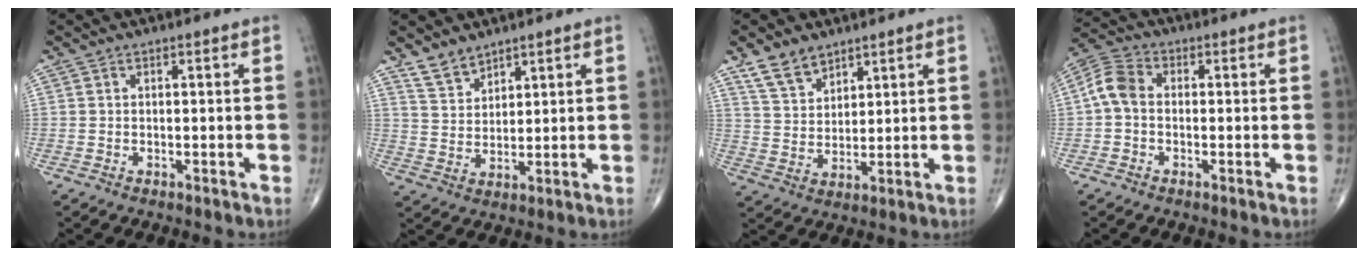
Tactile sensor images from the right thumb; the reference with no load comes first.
{"total": 5.0, "force": [4.2, 2.3, 1.4], "torque": [-0.014, -0.027, 0.088]}
{"total": 7.2, "force": [5.2, 4.0, 2.8], "torque": [-0.035, -0.028, 0.107]}
{"total": 5.8, "force": [-0.3, 4.1, 4.1], "torque": [-0.076, 0.018, -0.018]}